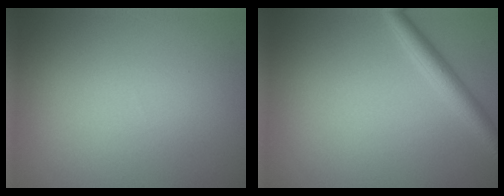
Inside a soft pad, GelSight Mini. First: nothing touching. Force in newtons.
{"total": 2.6, "press": 2.6, "slide": 0.1}